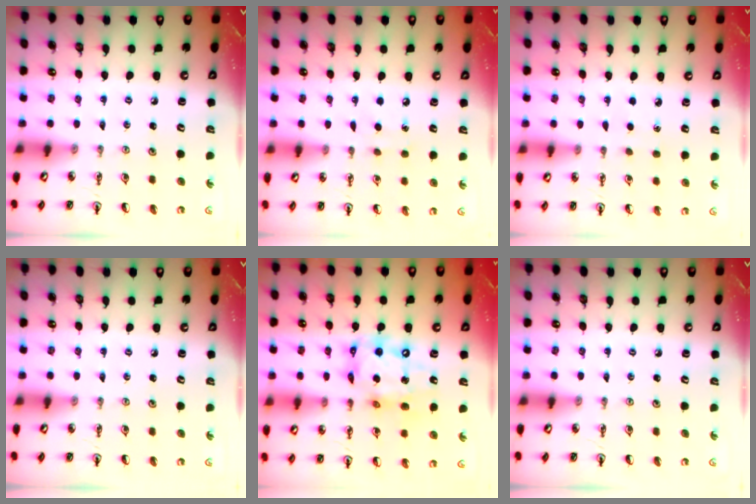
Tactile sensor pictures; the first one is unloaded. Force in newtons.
{"total": 6.3, "press": 6.2, "slide": 0.8}
{"total": 2.4, "press": 2.4, "slide": 0.3}
{"total": 0.0}
{"total": 13.2, "press": 13.2, "slide": 1.5}
{"total": 0.0}